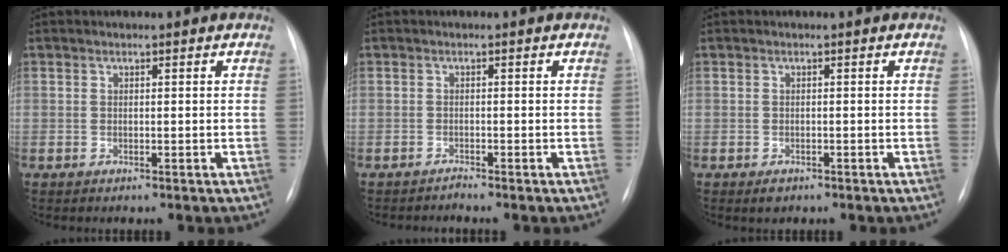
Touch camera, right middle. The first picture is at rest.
{"total": 0.7, "force": [-0.5, -0.3, -0.3], "torque": [0.006, -0.005, -0.006]}
{"total": 1.2, "force": [-0.7, 0.8, 0.6], "torque": [-0.010, 0.001, -0.004]}